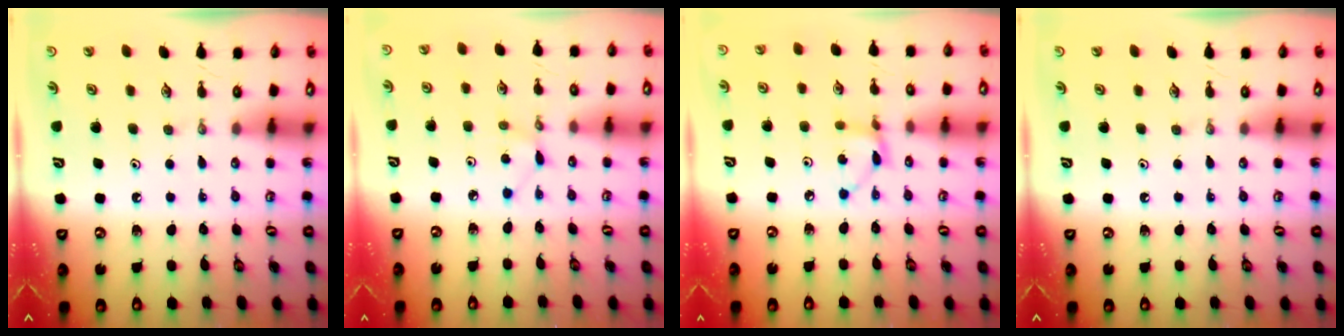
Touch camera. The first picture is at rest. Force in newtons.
{"total": 2.1, "press": 2.1, "slide": 0.3}
{"total": 4.3, "press": 4.3, "slide": 0.2}
{"total": 0.0}